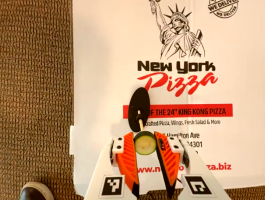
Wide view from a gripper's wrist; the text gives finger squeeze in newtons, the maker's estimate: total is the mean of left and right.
{"total": 7.1, "left": 7.0, "right": 7.1}